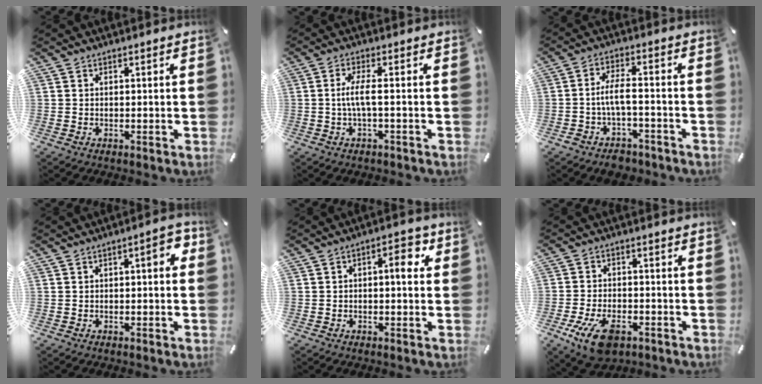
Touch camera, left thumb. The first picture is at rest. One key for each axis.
{"total": 5.4, "fx": -0.4, "fy": 1.0, "fz": 5.3, "tx": -0.111, "ty": -0.005, "tz": -0.014}
{"total": 6.9, "fx": -2.7, "fy": 3.2, "fz": 5.5, "tx": -0.114, "ty": 0.010, "tz": -0.052}
{"total": 4.7, "fx": -0.1, "fy": 2.0, "fz": 4.3, "tx": -0.063, "ty": 0.010, "tz": -0.007}
{"total": 5.7, "fx": 0.9, "fy": 2.6, "fz": 5.1, "tx": -0.068, "ty": 0.003, "tz": 0.006}
{"total": 10.1, "fx": -5.0, "fy": 5.7, "fz": 6.7, "tx": -0.143, "ty": 0.013, "tz": -0.089}